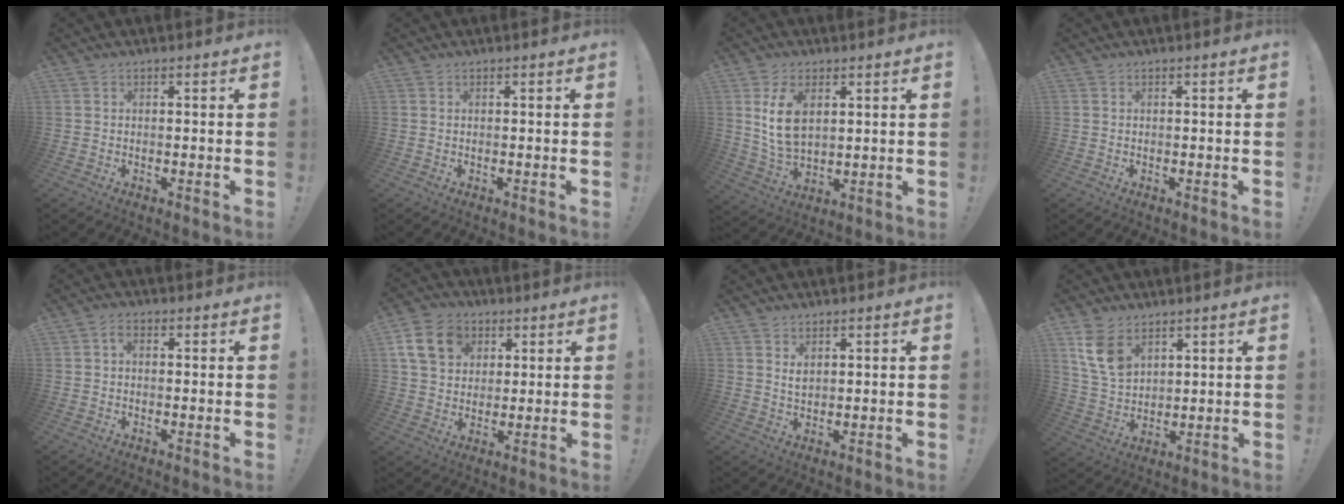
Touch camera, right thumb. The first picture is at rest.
{"total": 0.0}
{"total": 10.3, "force": [3.4, 6.3, 7.5], "torque": [-0.139, -0.006, 0.061]}
{"total": 0.0}
{"total": 2.2, "force": [0.1, 1.5, 1.5], "torque": [-0.024, 0.006, -0.001]}
{"total": 14.0, "force": [5.3, 10.9, 6.9], "torque": [-0.102, -0.014, 0.109]}
{"total": 2.3, "force": [1.5, 1.1, 1.2], "torque": [-0.012, -0.009, 0.025]}
{"total": 10.4, "force": [5.8, 6.5, 5.7], "torque": [-0.111, -0.022, 0.115]}